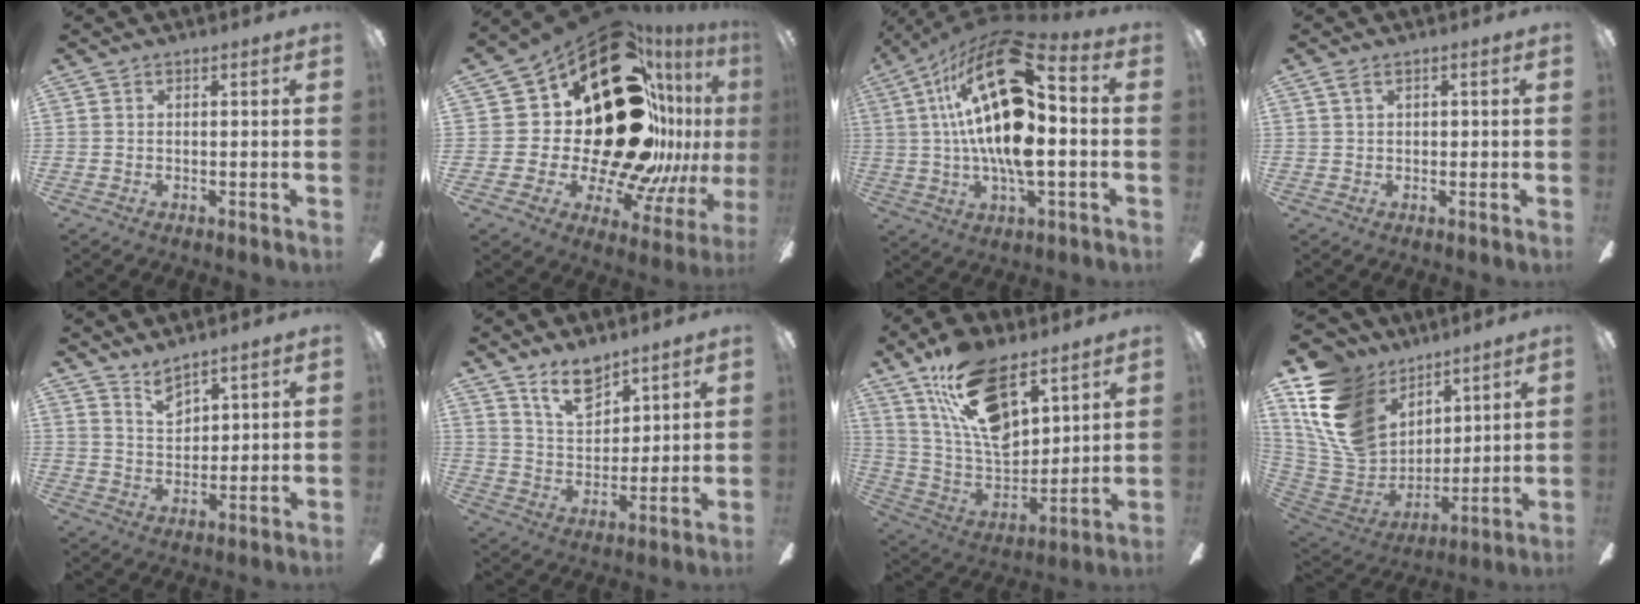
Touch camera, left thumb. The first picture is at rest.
{"total": 40.3, "force": [8.1, 21.7, 33.0], "torque": [-0.522, -0.110, 0.201]}
{"total": 24.5, "force": [5.1, 10.1, 21.8], "torque": [-0.394, -0.030, 0.080]}
{"total": 1.8, "force": [0.7, 0.9, 1.4], "torque": [-0.030, 0.005, 0.012]}
{"total": 5.3, "force": [4.6, 2.2, 1.5], "torque": [-0.028, -0.024, 0.084]}
{"total": 10.5, "force": [7.7, 5.4, 4.8], "torque": [-0.078, -0.034, 0.140]}
{"total": 20.3, "force": [12.4, 9.8, 12.7], "torque": [-0.239, -0.057, 0.223]}
{"total": 19.9, "force": [9.1, 14.1, 10.6], "torque": [-0.252, -0.042, 0.175]}